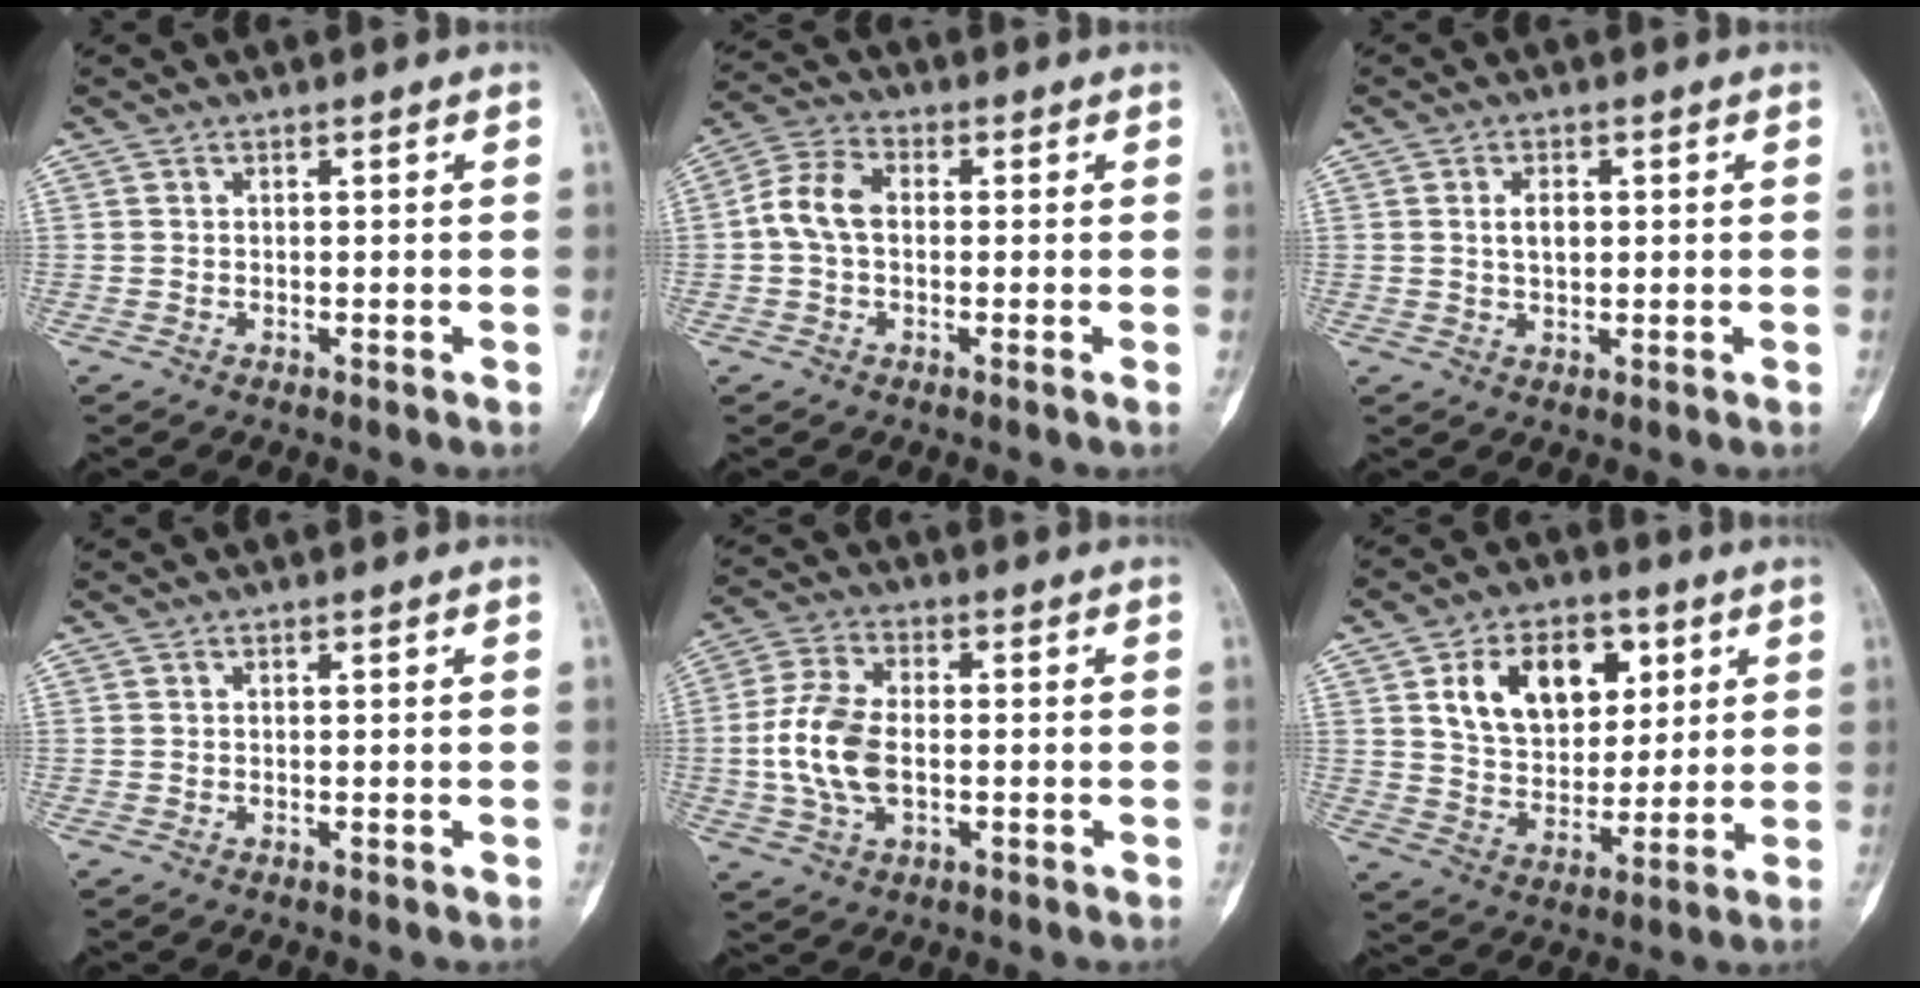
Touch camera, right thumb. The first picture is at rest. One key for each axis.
{"total": 7.0, "fx": -0.2, "fy": 4.4, "fz": 5.4, "tx": -0.106, "ty": 0.019, "tz": -0.015}
{"total": 3.3, "fx": 0.6, "fy": 2.1, "fz": 2.5, "tx": -0.032, "ty": 0.001, "tz": 0.012}
{"total": 0.0}
{"total": 11.1, "fx": -1.1, "fy": 6.7, "fz": 8.8, "tx": -0.176, "ty": 0.015, "tz": -0.023}
{"total": 15.7, "fx": 5.6, "fy": 10.5, "fz": 10.2, "tx": -0.123, "ty": -0.016, "tz": 0.102}